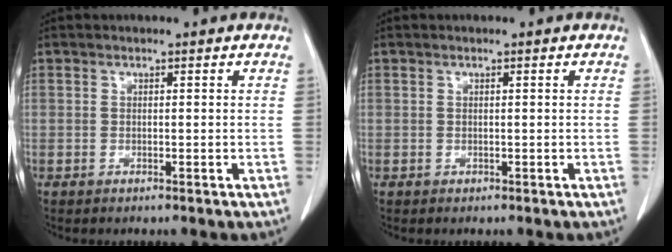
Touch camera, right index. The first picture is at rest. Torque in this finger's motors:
{"motor_torque": [-0.04, -0.01, 0.02, 0.01]}